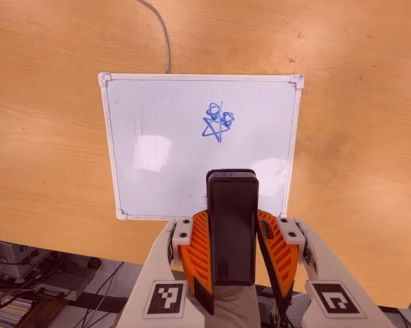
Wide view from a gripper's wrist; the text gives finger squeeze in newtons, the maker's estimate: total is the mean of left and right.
{"total": 5.7, "left": 4.6, "right": 6.9}